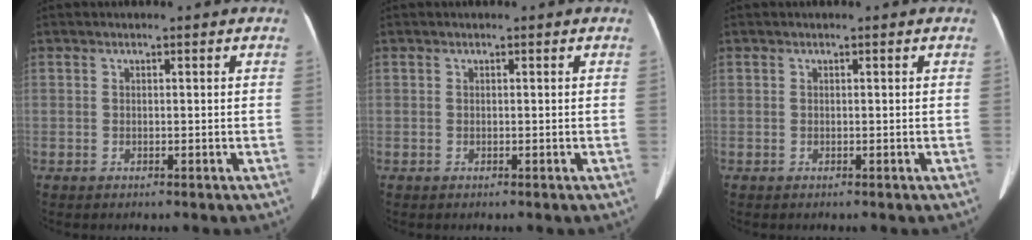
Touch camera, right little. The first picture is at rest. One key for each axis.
{"total": 0.0}
{"total": 0.0}